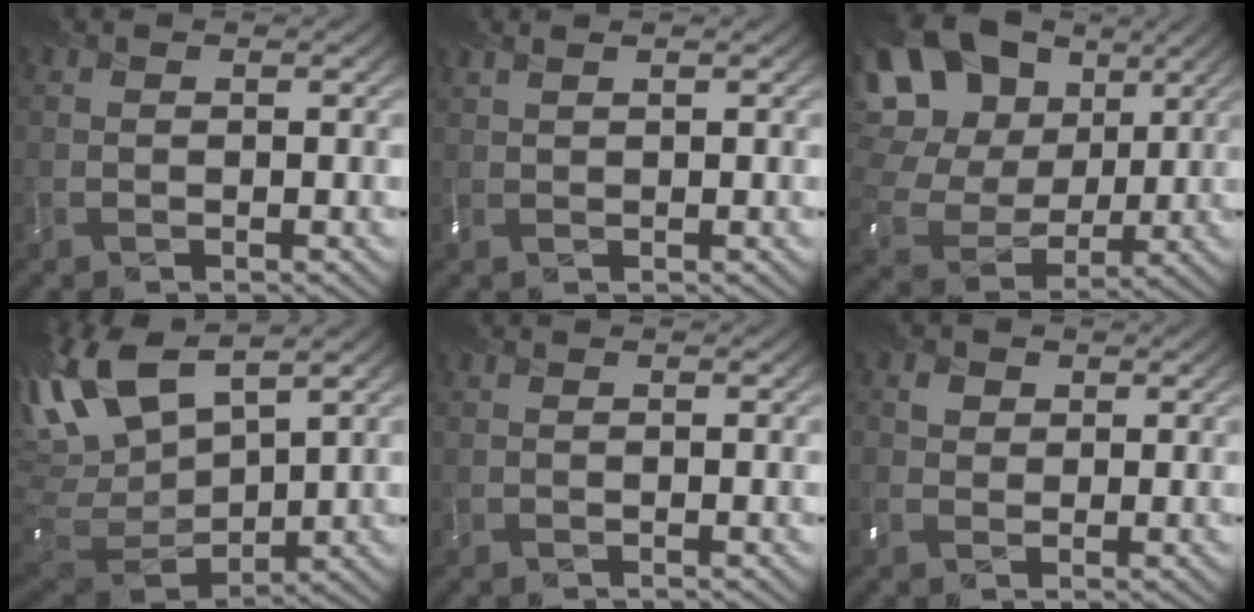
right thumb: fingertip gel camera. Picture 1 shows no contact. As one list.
[{"total": 1.4, "force": [1.1, 0.3, 0.8], "torque": [-0.017, 0.004, 0.019]}, {"total": 19.9, "force": [7.5, 14.7, 11.1], "torque": [-0.298, 0.057, 0.163]}, {"total": 14.9, "force": [5.5, 6.8, 12.0], "torque": [-0.276, 0.021, 0.098]}, {"total": 0.0}, {"total": 1.9, "force": [0.6, 1.7, 0.5], "torque": [-0.015, -0.002, 0.011]}]